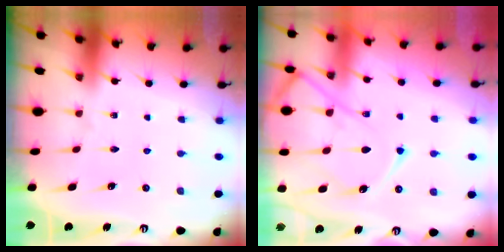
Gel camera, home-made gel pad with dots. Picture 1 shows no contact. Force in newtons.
{"total": 14.1, "press": 14.0, "slide": 1.4}